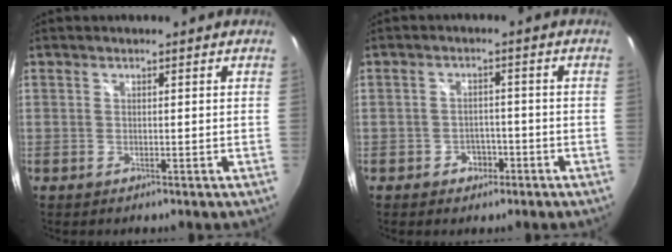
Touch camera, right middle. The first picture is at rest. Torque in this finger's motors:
{"motor_torque": [0.46, -0.38, 0.02, 0.00]}